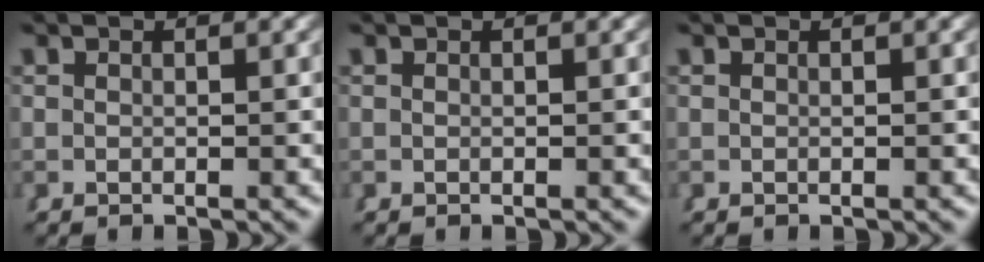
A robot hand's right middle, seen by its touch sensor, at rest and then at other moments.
{"total": 0.0}
{"total": 0.0}